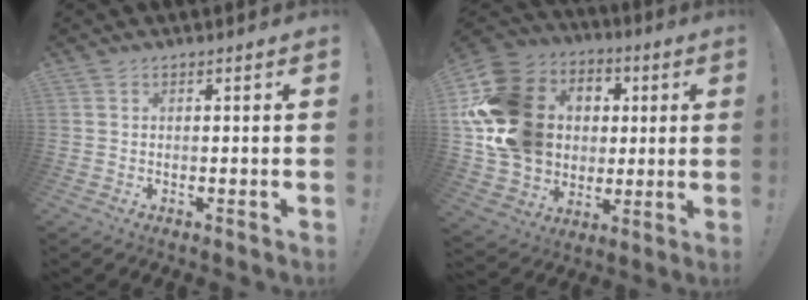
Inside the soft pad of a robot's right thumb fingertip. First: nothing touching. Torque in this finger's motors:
{"motor_torque": [2.54, 2.47, 1.81, -0.32, 0.72]}